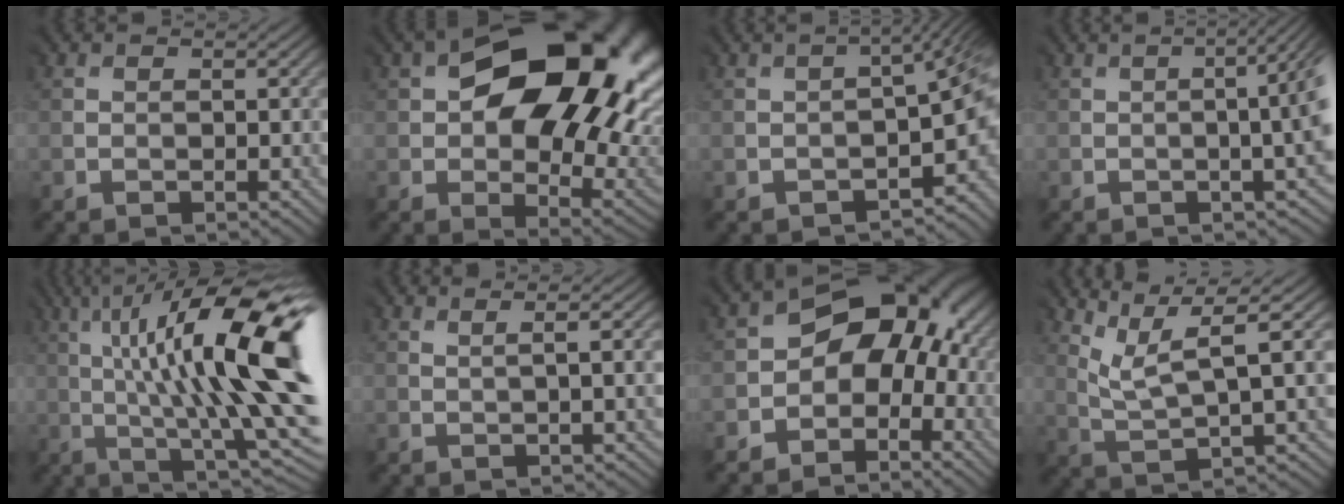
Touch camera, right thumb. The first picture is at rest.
{"total": 19.8, "force": [6.0, 12.3, 14.3], "torque": [-0.218, -0.007, 0.129]}
{"total": 8.2, "force": [-3.7, 3.2, 6.6], "torque": [-0.084, -0.032, -0.041]}
{"total": 7.1, "force": [-0.4, 1.9, 6.8], "torque": [-0.055, 0.005, -0.019]}
{"total": 17.8, "force": [3.6, 4.7, 16.8], "torque": [-0.269, 0.040, 0.076]}
{"total": 2.4, "force": [1.3, 0.2, 2.1], "torque": [-0.014, 0.015, 0.008]}
{"total": 9.5, "force": [-1.4, 7.0, 6.2], "torque": [-0.070, 0.009, -0.041]}
{"total": 5.8, "force": [3.5, 0.6, 4.5], "torque": [-0.099, 0.006, 0.075]}